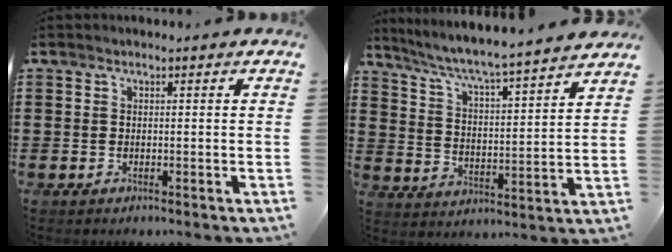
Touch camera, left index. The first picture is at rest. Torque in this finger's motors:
{"motor_torque": [1.09, -1.05, 0.81, 0.21]}